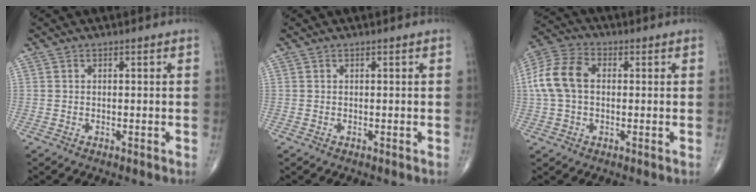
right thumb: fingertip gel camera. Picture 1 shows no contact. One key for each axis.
{"total": 0.0}
{"total": 10.5, "fx": 0.7, "fy": 7.2, "fz": 7.6, "tx": -0.160, "ty": 0.029, "tz": 0.006}